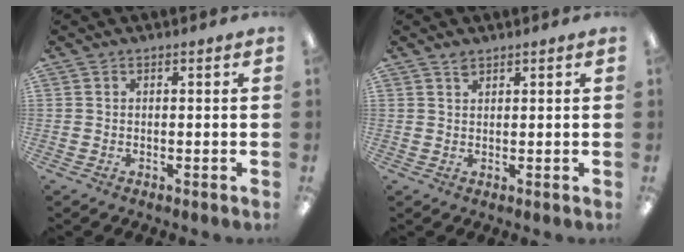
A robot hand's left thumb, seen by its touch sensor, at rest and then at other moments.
{"total": 1.4, "force": [1.3, 0.5, 0.4], "torque": [-0.011, -0.002, 0.025]}